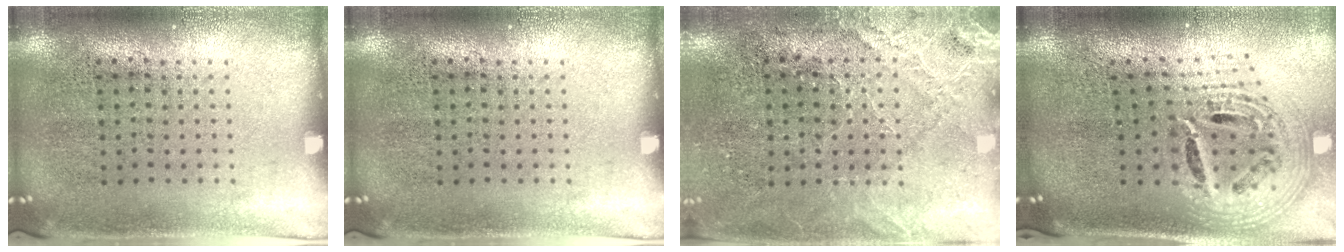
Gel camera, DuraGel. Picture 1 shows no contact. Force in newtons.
{"total": 0.0}
{"total": 2.8, "press": 2.8, "slide": 0.2}
{"total": 2.6, "press": 1.9, "slide": 1.8}